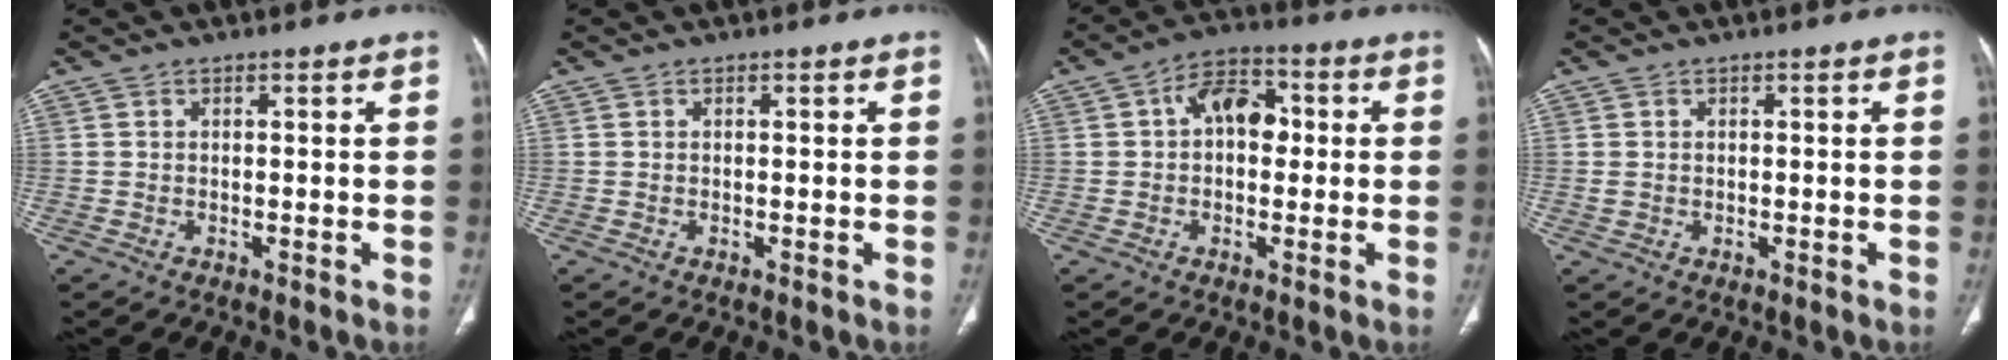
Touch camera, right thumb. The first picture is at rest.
{"total": 0.0}
{"total": 8.2, "force": [0.9, 5.4, 6.1], "torque": [-0.071, 0.025, 0.004]}
{"total": 1.1, "force": [0.0, 1.0, 0.5], "torque": [-0.014, 0.001, 0.005]}